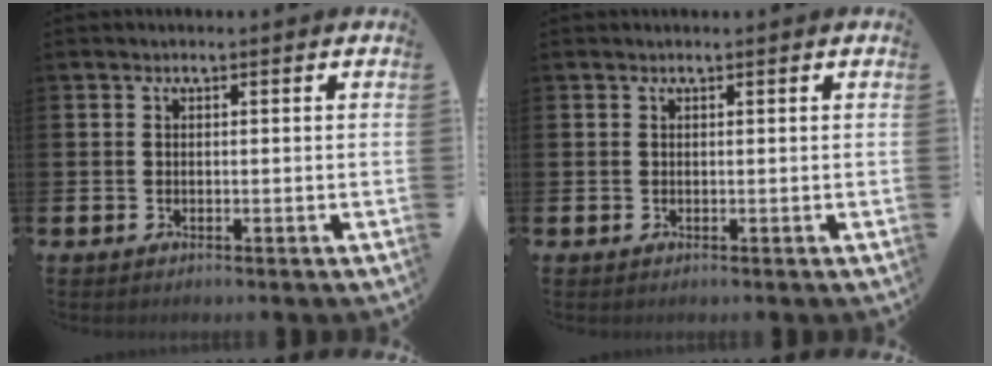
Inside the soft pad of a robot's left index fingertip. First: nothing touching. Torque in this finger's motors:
{"motor_torque": [0.80, -1.34, 0.03, 0.04]}